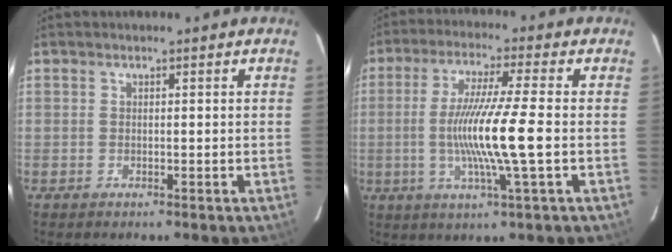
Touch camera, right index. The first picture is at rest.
{"total": 12.1, "force": [-1.9, -0.9, 11.9], "torque": [-0.223, -0.012, -0.033]}